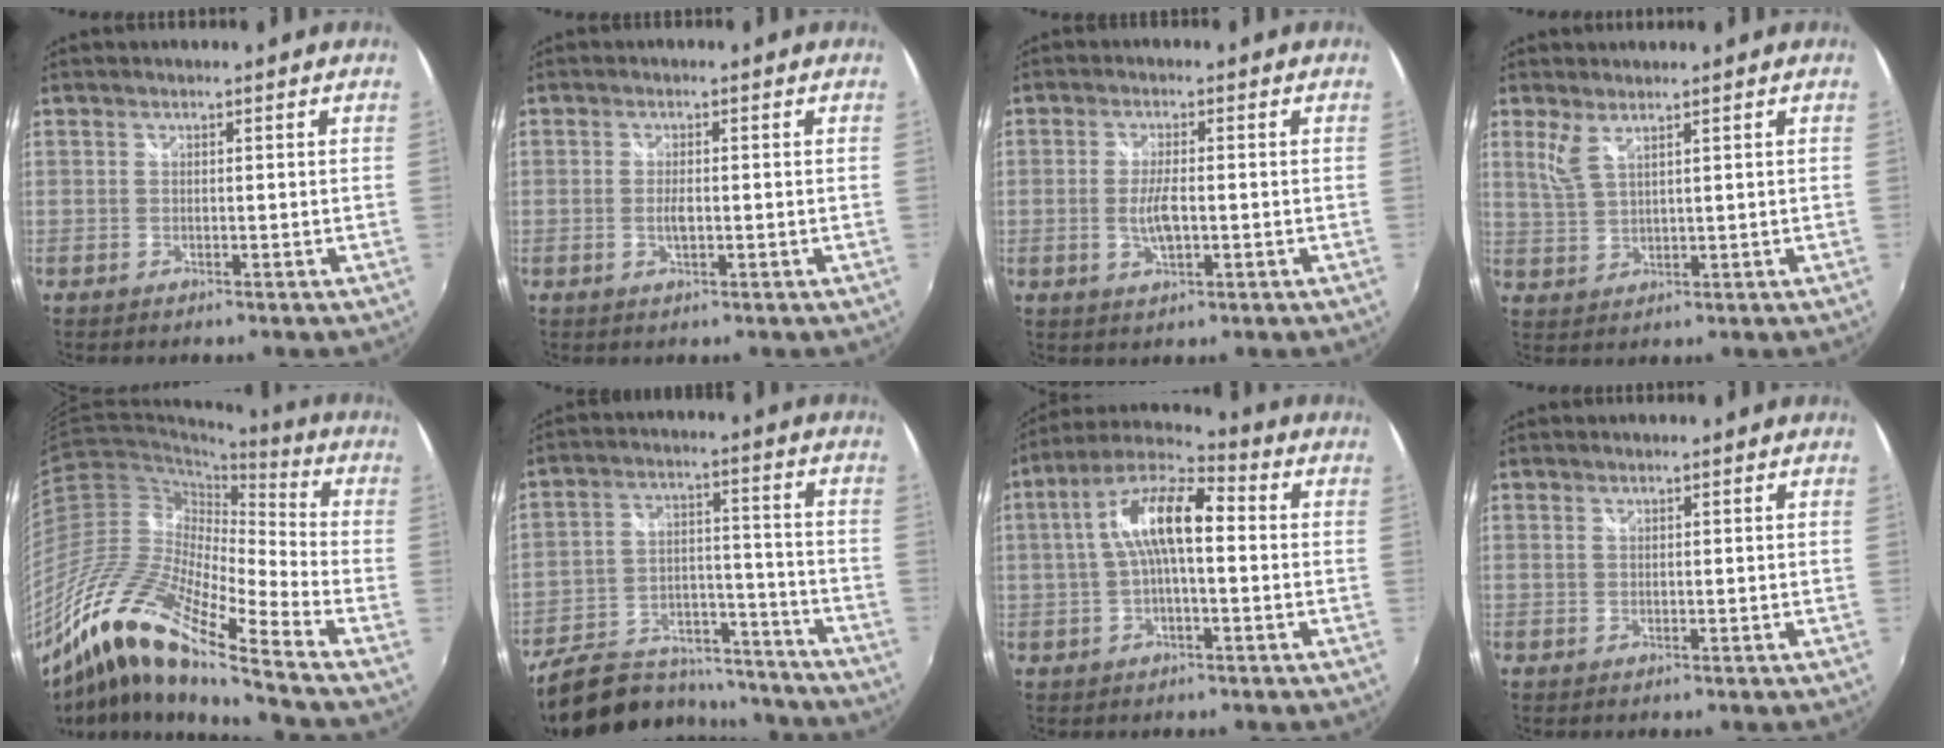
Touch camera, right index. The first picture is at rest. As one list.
[{"total": 2.1, "force": [-0.4, 0.9, 1.9], "torque": [-0.036, -0.004, -0.005]}, {"total": 4.5, "force": [-0.8, 1.6, 4.2], "torque": [-0.084, -0.006, -0.012]}, {"total": 3.7, "force": [2.4, 1.0, 2.6], "torque": [-0.056, -0.004, 0.052]}, {"total": 18.4, "force": [-12.8, 2.2, 13.1], "torque": [-0.246, -0.013, -0.266]}, {"total": 23.0, "force": [-18.7, 9.8, 9.1], "torque": [-0.184, 0.021, -0.253]}, {"total": 11.8, "force": [0.6, 4.2, 11.0], "torque": [-0.213, 0.027, 0.005]}, {"total": 0.0}]